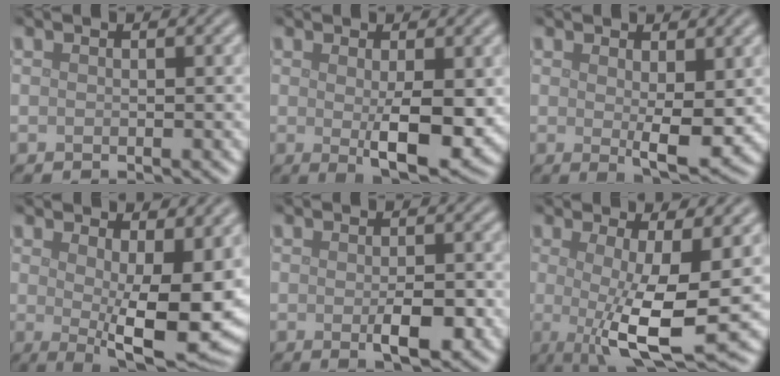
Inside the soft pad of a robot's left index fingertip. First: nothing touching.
{"total": 5.2, "force": [-0.3, 1.5, 5.0], "torque": [-0.080, -0.014, 0.002]}
{"total": 3.6, "force": [0.6, 1.1, 3.4], "torque": [-0.054, -0.012, 0.013]}
{"total": 10.5, "force": [0.6, 3.6, 9.9], "torque": [-0.135, -0.023, 0.016]}
{"total": 3.2, "force": [-0.9, 1.0, 2.9], "torque": [-0.045, -0.005, -0.011]}
{"total": 8.6, "force": [-0.8, 2.3, 8.3], "torque": [-0.135, -0.013, -0.013]}